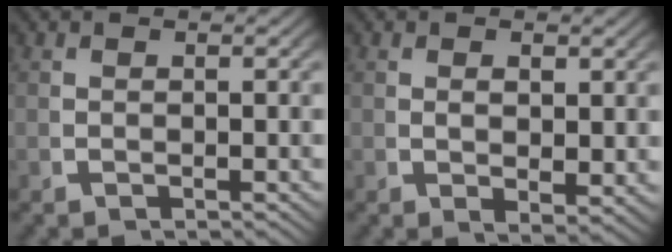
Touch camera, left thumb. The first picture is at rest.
{"total": 1.9, "force": [0.6, 0.8, 1.6], "torque": [-0.029, -0.010, 0.019]}